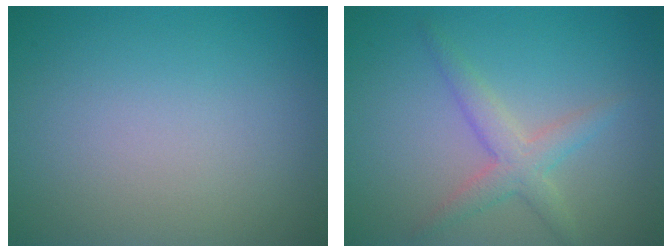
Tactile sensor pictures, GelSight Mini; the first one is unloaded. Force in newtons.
{"total": 2.8, "press": 2.8, "slide": 0.1}